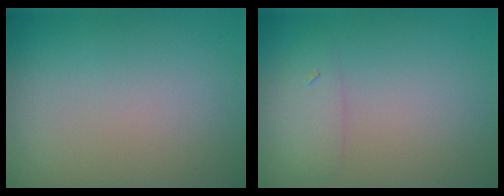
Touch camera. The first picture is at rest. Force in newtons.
{"total": 1.6, "press": 1.6, "slide": 0.1}